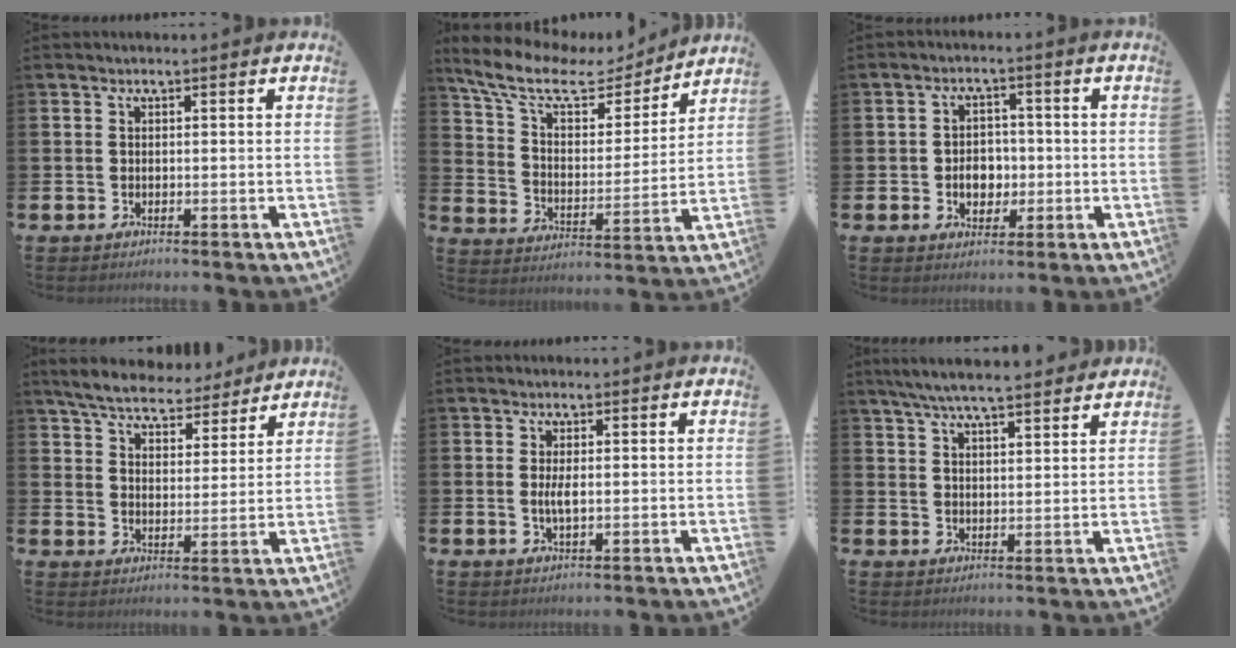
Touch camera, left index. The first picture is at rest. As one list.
[{"total": 10.3, "force": [8.2, 4.2, 4.7], "torque": [-0.127, -0.045, 0.137]}, {"total": 4.0, "force": [-0.7, 3.2, 2.3], "torque": [-0.035, 0.002, -0.022]}, {"total": 6.5, "force": [6.2, 1.5, 1.3], "torque": [-0.053, -0.035, 0.110]}, {"total": 2.2, "force": [0.0, 0.7, 2.1], "torque": [-0.040, 0.001, -0.001]}, {"total": 6.1, "force": [5.7, 0.6, 2.0], "torque": [-0.054, -0.020, 0.104]}]